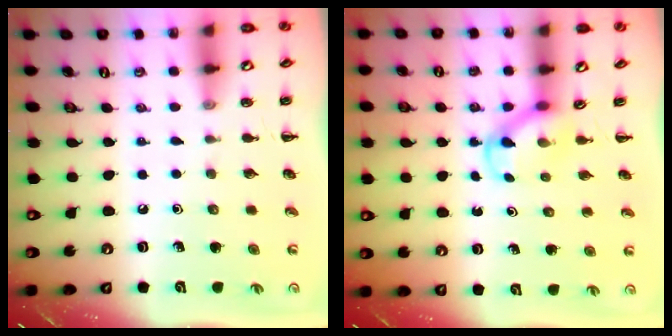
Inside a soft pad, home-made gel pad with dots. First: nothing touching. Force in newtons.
{"total": 3.6, "press": 3.5, "slide": 0.6}